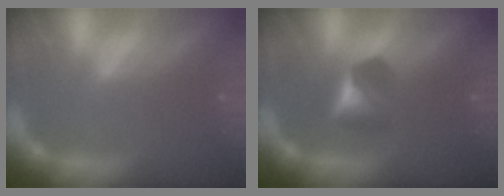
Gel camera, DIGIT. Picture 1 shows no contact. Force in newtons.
{"total": 2.9}